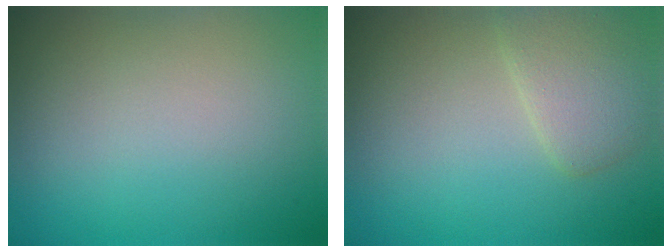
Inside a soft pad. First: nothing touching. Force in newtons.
{"total": 2.7, "press": 2.7, "slide": 0.1}